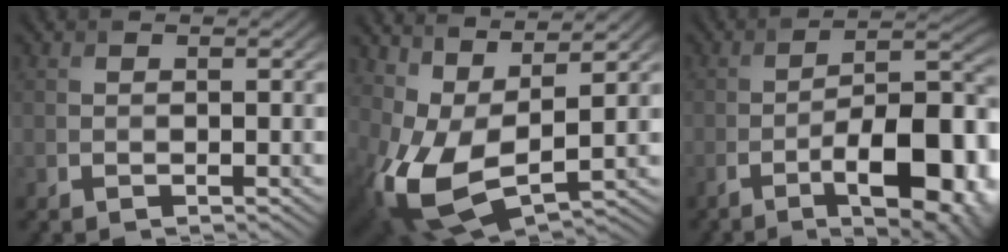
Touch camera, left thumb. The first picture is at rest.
{"total": 11.8, "force": [2.6, 5.9, 9.9], "torque": [-0.226, -0.008, 0.054]}
{"total": 13.8, "force": [-6.8, 4.1, 11.3], "torque": [-0.156, 0.005, -0.106]}